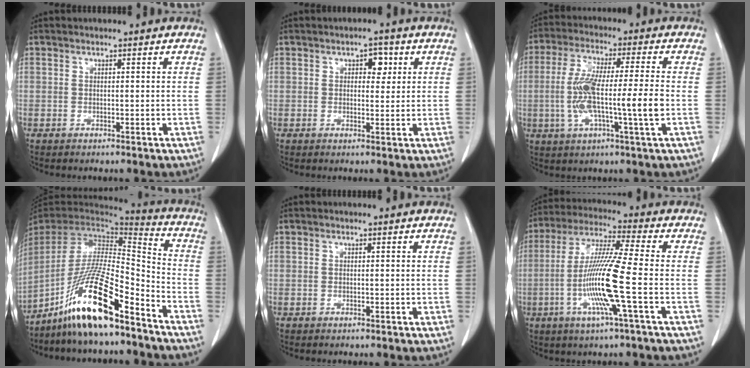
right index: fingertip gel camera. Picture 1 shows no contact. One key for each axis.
{"total": 2.9, "fx": 1.1, "fy": 1.7, "fz": 2.1, "tx": -0.024, "ty": 0.006, "tz": 0.014}
{"total": 11.9, "fx": -1.7, "fy": 0.3, "fz": 11.8, "tx": -0.233, "ty": 0.001, "tz": -0.035}
{"total": 17.8, "fx": -12.2, "fy": 1.8, "fz": 12.8, "tx": -0.268, "ty": -0.015, "tz": -0.225}
{"total": 0.0}
{"total": 12.9, "fx": -3.0, "fy": -1.0, "fz": 12.5, "tx": -0.254, "ty": -0.012, "tz": -0.068}